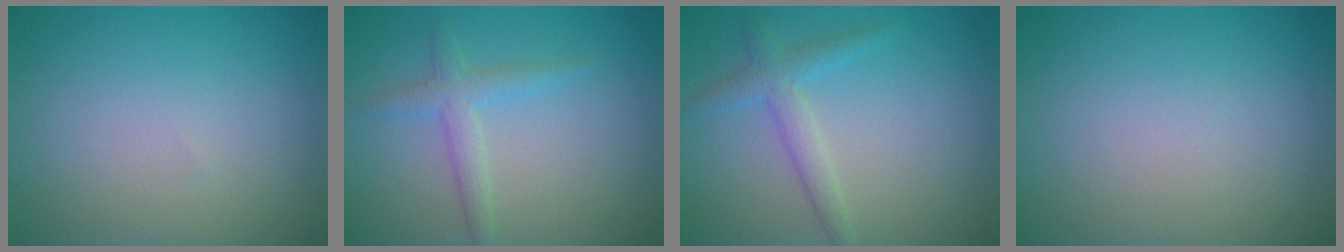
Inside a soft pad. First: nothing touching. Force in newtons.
{"total": 2.3, "press": 2.3, "slide": 0.1}
{"total": 2.4, "press": 2.4, "slide": 0.1}
{"total": 0.0}